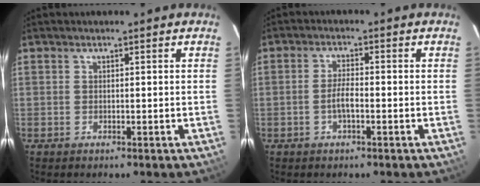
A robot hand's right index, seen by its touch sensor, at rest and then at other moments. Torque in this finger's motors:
{"motor_torque": [0.74, -0.35, 0.45, 0.10]}